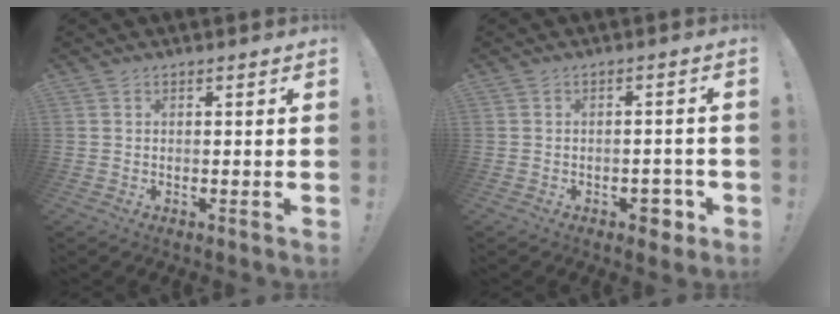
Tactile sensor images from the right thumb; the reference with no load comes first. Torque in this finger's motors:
{"motor_torque": [0.27, -0.40, 0.14, -0.69, -0.02]}